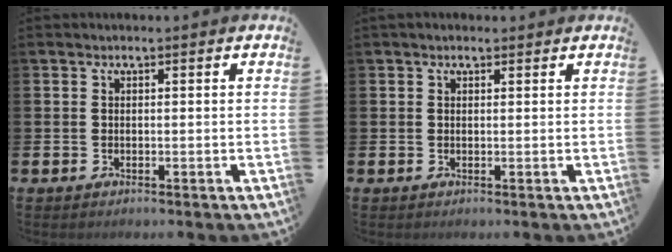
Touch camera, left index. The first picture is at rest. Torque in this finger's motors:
{"motor_torque": [0.82, -1.33, 0.03, 0.09]}